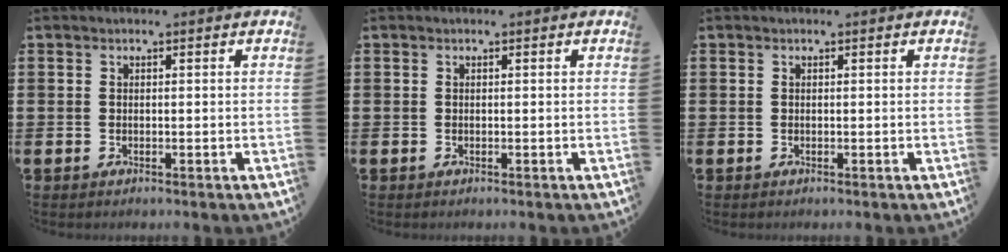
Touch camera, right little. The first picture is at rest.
{"total": 0.0}
{"total": 0.0}